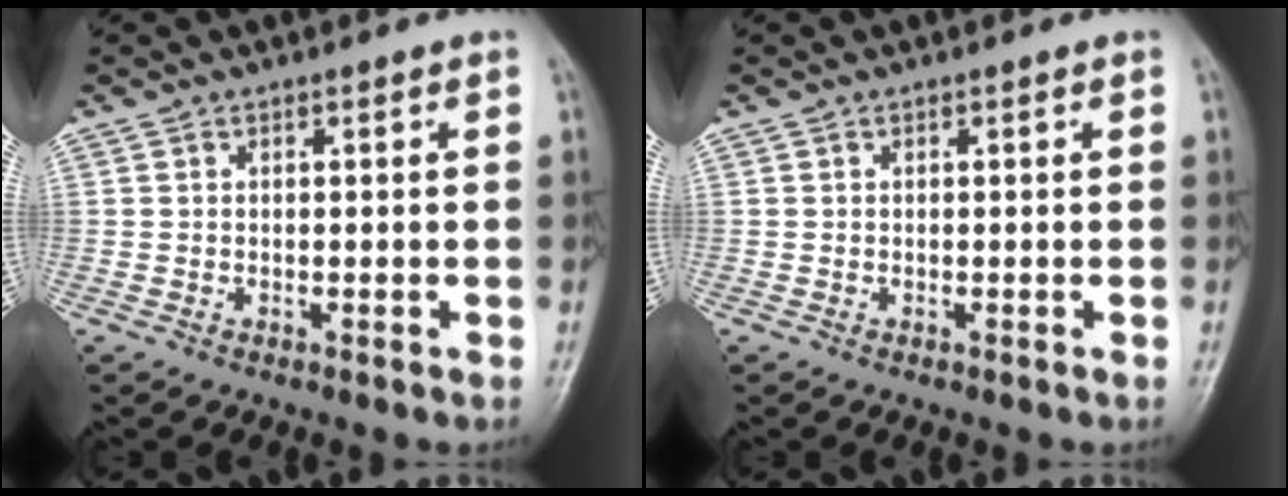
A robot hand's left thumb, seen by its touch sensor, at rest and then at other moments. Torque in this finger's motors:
{"motor_torque": [0.02, 0.02, -0.03, -0.03, 0.00]}